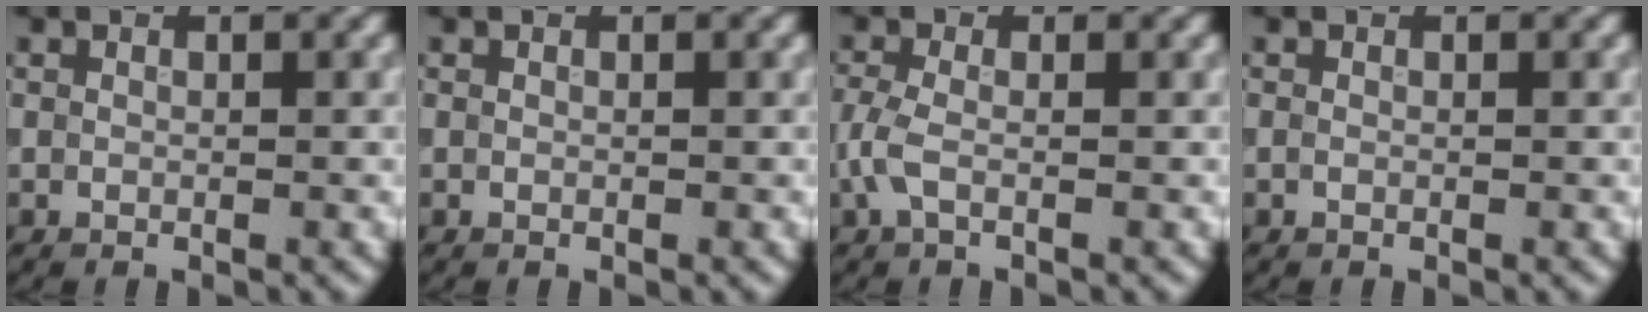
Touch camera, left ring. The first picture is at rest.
{"total": 0.0}
{"total": 2.1, "force": [-0.7, 0.9, 1.8], "torque": [-0.047, 0.003, -0.022]}
{"total": 0.0}